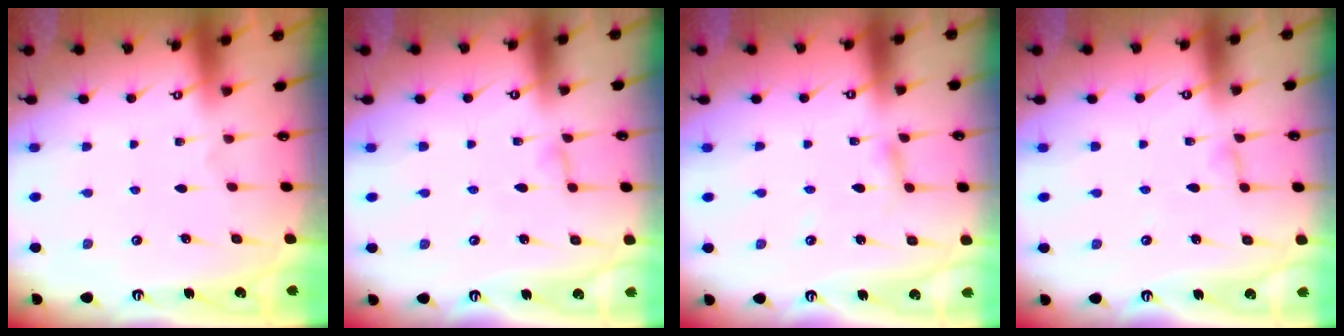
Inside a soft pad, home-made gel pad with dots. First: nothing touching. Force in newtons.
{"total": 2.3, "press": 2.3, "slide": 0.2}
{"total": 2.5, "press": 2.5, "slide": 0.1}
{"total": 2.3, "press": 2.3, "slide": 0.2}